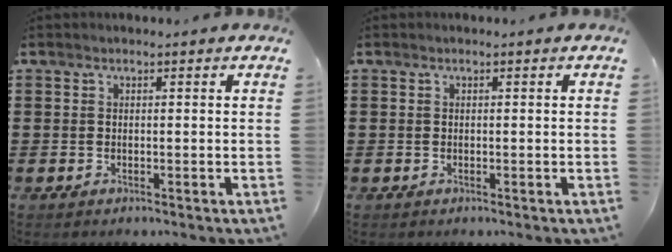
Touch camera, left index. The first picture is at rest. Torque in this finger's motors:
{"motor_torque": [-0.02, -0.02, 0.00, 0.00]}